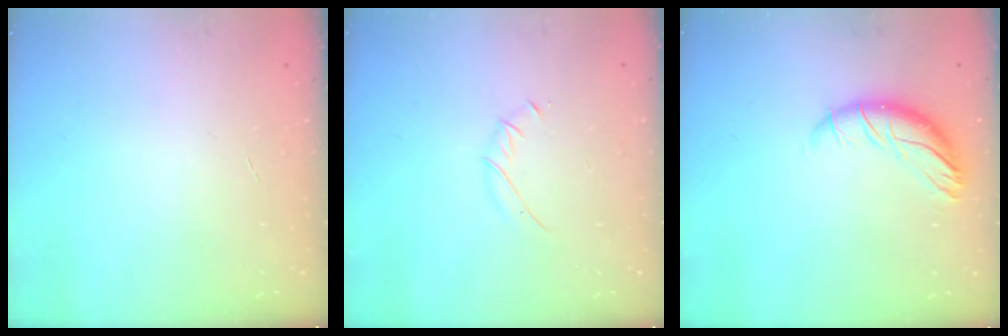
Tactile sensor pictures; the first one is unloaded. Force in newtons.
{"total": 3.8, "press": 3.7, "slide": 0.9}
{"total": 9.5, "press": 9.4, "slide": 0.8}